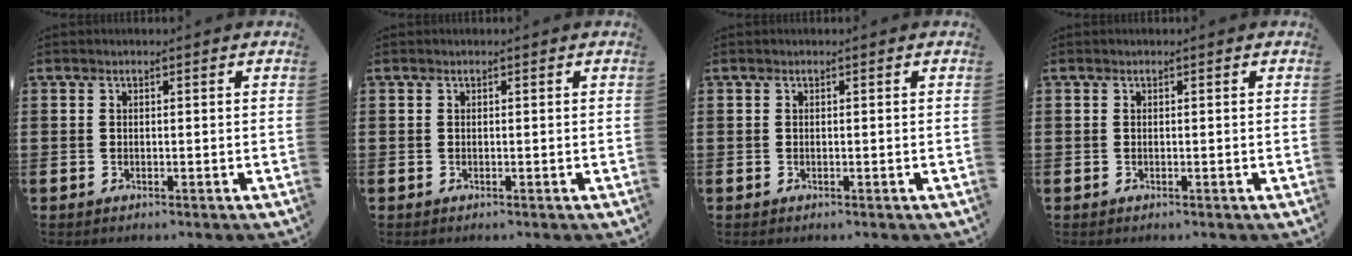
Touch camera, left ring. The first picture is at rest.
{"total": 0.0}
{"total": 0.0}
{"total": 0.0}